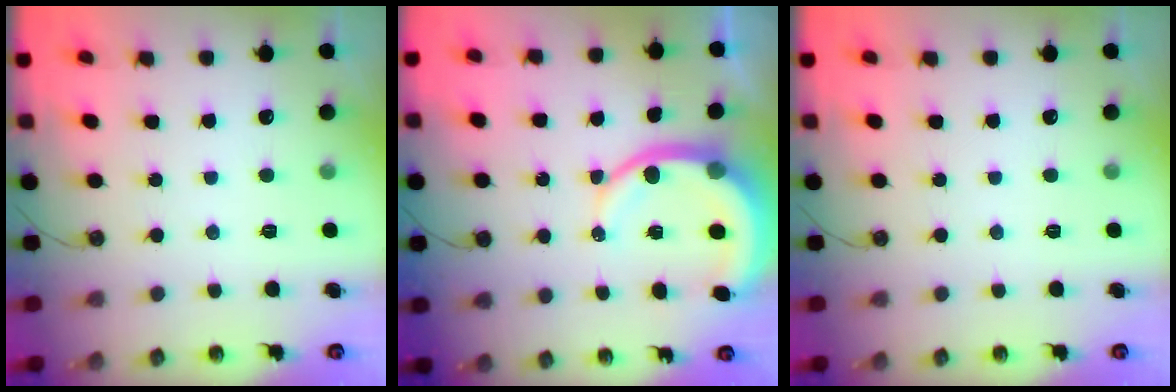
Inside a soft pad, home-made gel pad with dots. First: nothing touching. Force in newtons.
{"total": 10.7, "press": 10.6, "slide": 1.5}
{"total": 0.0}